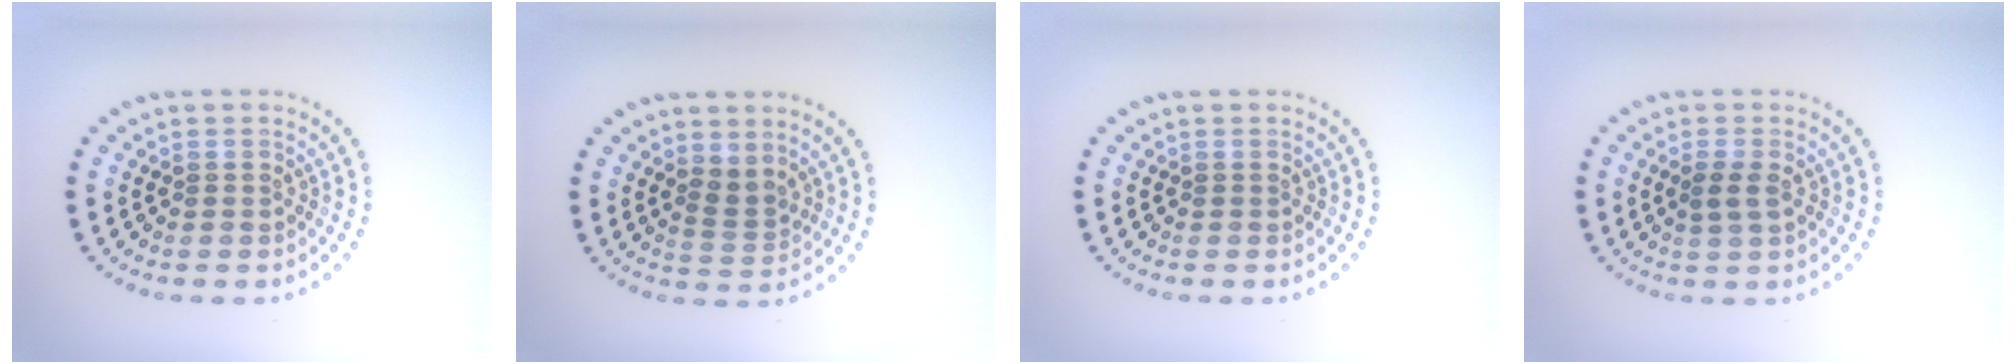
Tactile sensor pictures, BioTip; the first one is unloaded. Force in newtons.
{"total": 1.9, "press": 1.3, "slide": 1.4}
{"total": 0.0}
{"total": 1.5, "press": 1.4, "slide": 0.4}